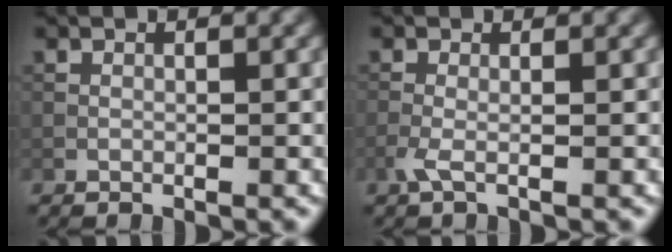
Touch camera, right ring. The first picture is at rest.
{"total": 1.4, "force": [-0.5, 0.1, 1.3], "torque": [-0.033, 0.000, -0.015]}